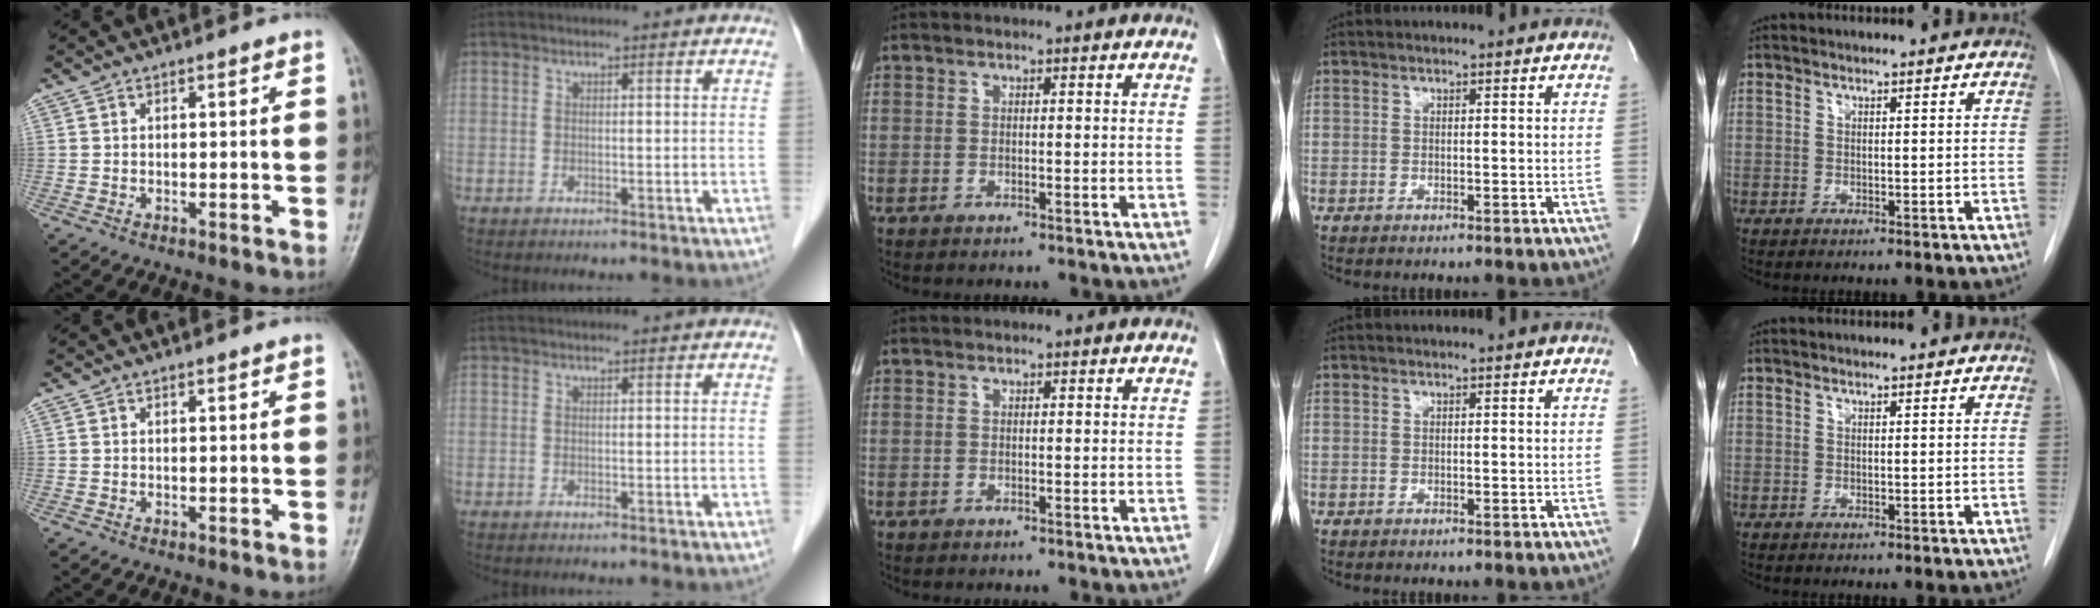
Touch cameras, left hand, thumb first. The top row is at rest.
{"index": {"total": 0.6, "force": [0.5, 0.0, 0.2], "torque": [-0.003, 0.009, 0.011]}}